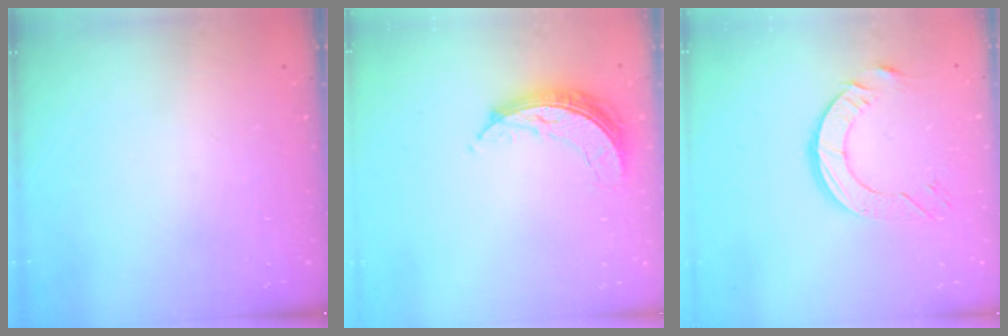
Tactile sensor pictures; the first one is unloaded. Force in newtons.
{"total": 7.2, "press": 7.2, "slide": 0.3}
{"total": 9.5, "press": 9.5, "slide": 1.0}